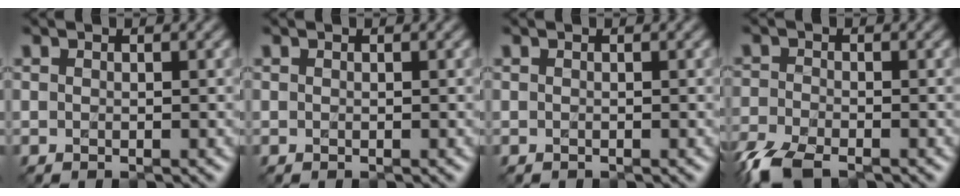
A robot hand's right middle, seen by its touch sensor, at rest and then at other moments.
{"total": 0.0}
{"total": 0.0}
{"total": 7.0, "force": [-5.6, 2.5, 3.5], "torque": [-0.084, -0.031, -0.110]}